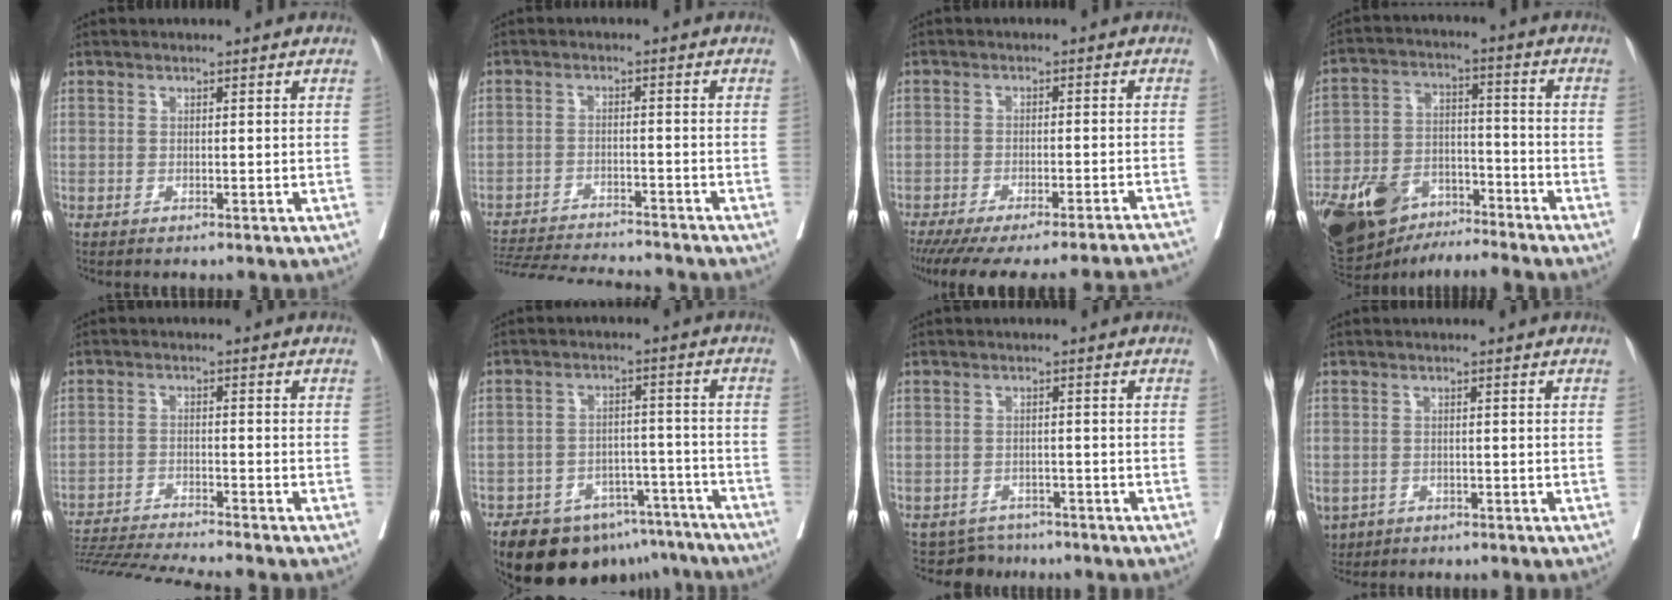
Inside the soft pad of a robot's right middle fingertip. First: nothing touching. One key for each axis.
{"total": 15.0, "fx": -14.2, "fy": 0.8, "fz": 4.7, "tx": -0.083, "ty": -0.016, "tz": -0.208}
{"total": 23.8, "fx": -22.0, "fy": 1.0, "fz": 9.1, "tx": -0.106, "ty": -0.039, "tz": -0.282}
{"total": 17.2, "fx": -13.2, "fy": 7.2, "fz": 8.4, "tx": -0.183, "ty": 0.004, "tz": -0.235}
{"total": 11.2, "fx": -10.4, "fy": -1.8, "fz": 3.7, "tx": -0.047, "ty": -0.014, "tz": -0.176}
{"total": 15.3, "fx": -12.1, "fy": 7.7, "fz": 5.2, "tx": -0.062, "ty": 0.031, "tz": -0.161}
{"total": 4.1, "fx": -3.5, "fy": 1.9, "fz": -1.0, "tx": 0.016, "ty": 0.007, "tz": -0.053}
{"total": 5.4, "fx": -2.7, "fy": 4.3, "fz": 1.8, "tx": -0.047, "ty": -0.003, "tz": -0.039}